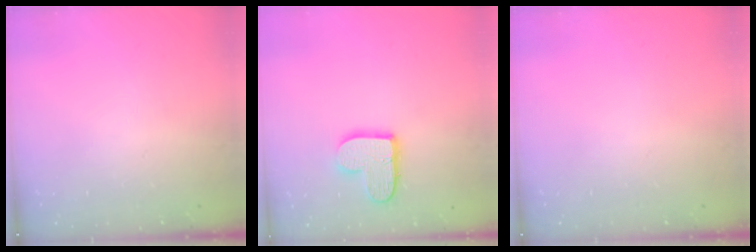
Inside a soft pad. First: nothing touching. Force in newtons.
{"total": 11.1, "press": 11.1, "slide": 0.5}
{"total": 0.0}